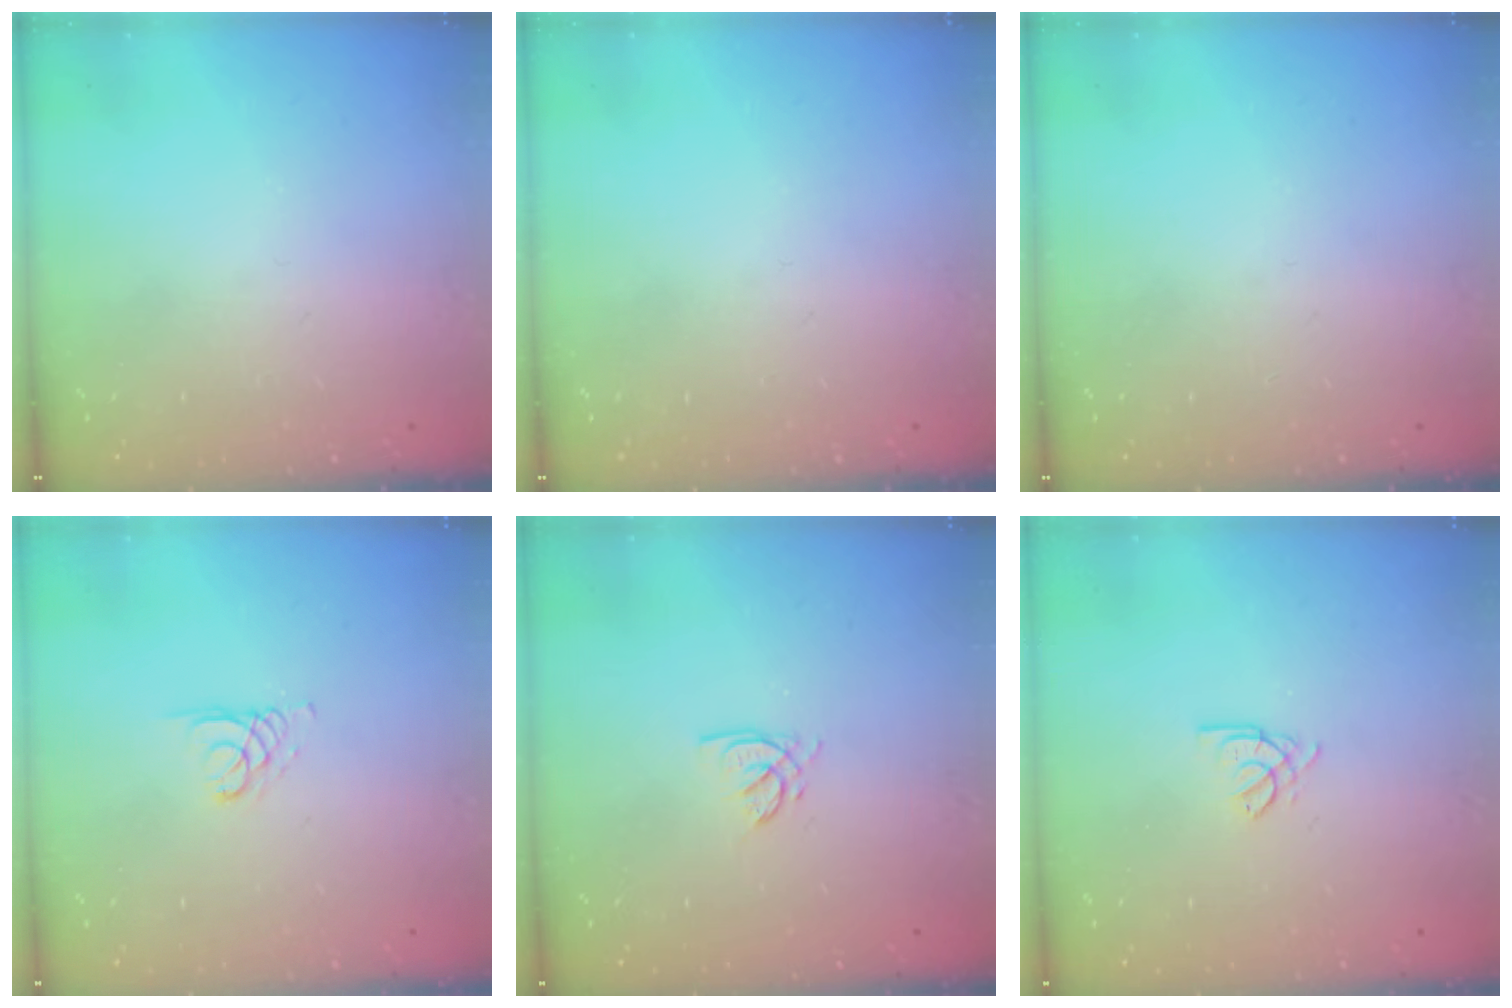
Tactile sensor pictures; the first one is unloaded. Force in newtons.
{"total": 0.0}
{"total": 0.0}
{"total": 2.1, "press": 2.1, "slide": 0.2}
{"total": 2.6, "press": 2.6, "slide": 0.2}
{"total": 2.0, "press": 2.0, "slide": 0.4}